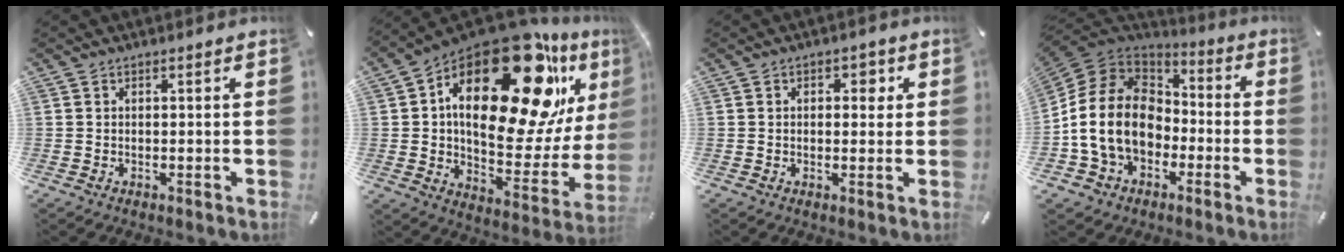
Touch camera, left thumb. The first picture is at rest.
{"total": 32.2, "force": [15.1, 15.2, 24.0], "torque": [-0.368, -0.107, 0.252]}
{"total": 2.8, "force": [0.6, 2.0, 2.0], "torque": [-0.017, 0.000, 0.002]}
{"total": 15.8, "force": [-3.2, 13.0, 8.5], "torque": [-0.202, 0.020, -0.062]}